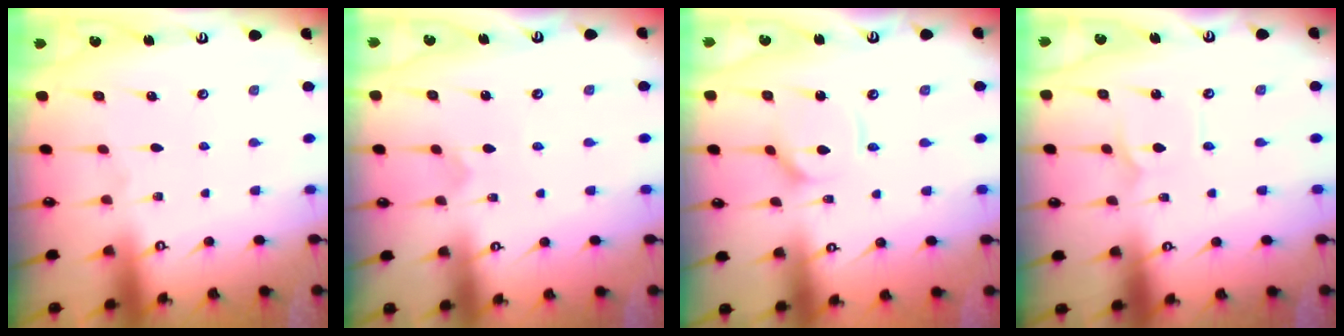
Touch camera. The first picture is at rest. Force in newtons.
{"total": 2.3, "press": 2.3, "slide": 0.2}
{"total": 4.1, "press": 4.0, "slide": 0.4}
{"total": 1.1, "press": 1.1, "slide": 0.1}